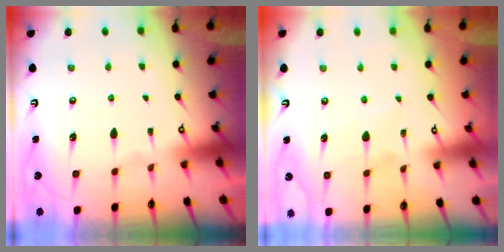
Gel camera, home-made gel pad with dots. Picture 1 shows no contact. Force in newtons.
{"total": 2.2, "press": 2.1, "slide": 0.3}